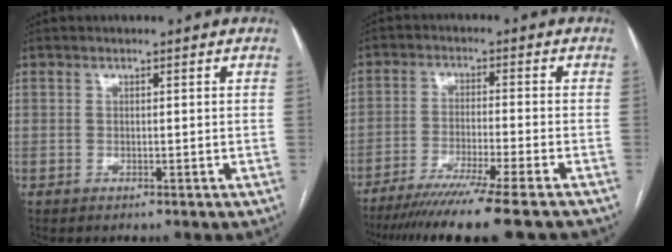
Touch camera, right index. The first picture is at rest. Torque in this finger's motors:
{"motor_torque": [1.22, -0.91, 0.74, 0.18]}